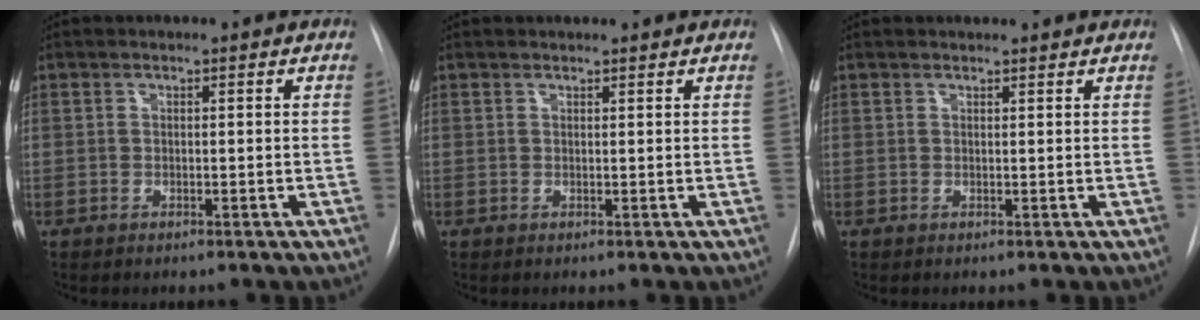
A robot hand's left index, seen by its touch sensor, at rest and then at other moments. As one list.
[{"total": 2.9, "force": [2.8, 0.4, 0.6], "torque": [-0.010, 0.021, 0.035]}, {"total": 3.7, "force": [3.6, 0.5, 0.7], "torque": [-0.012, 0.021, 0.041]}]